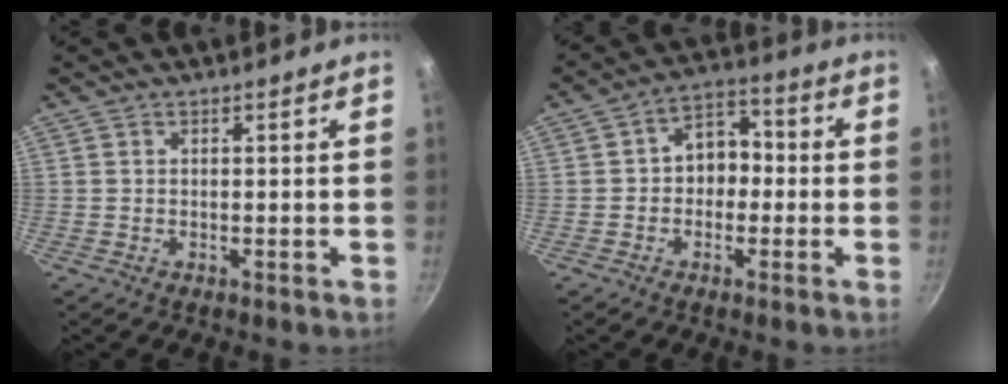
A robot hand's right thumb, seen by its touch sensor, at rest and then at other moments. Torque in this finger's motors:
{"motor_torque": [-0.44, 0.08, 0.04, 0.16, 0.05]}